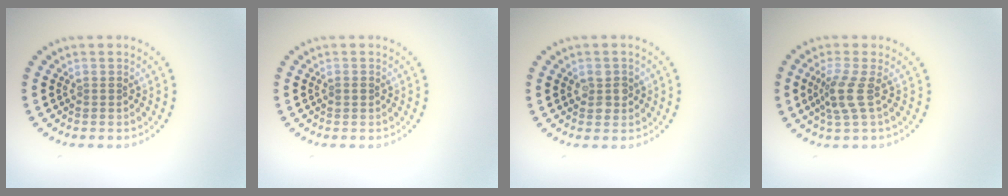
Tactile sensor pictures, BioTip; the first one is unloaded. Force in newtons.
{"total": 0.7, "press": 0.7, "slide": 0.2}
{"total": 2.1, "press": 2.0, "slide": 0.4}
{"total": 2.7, "press": 2.0, "slide": 1.8}